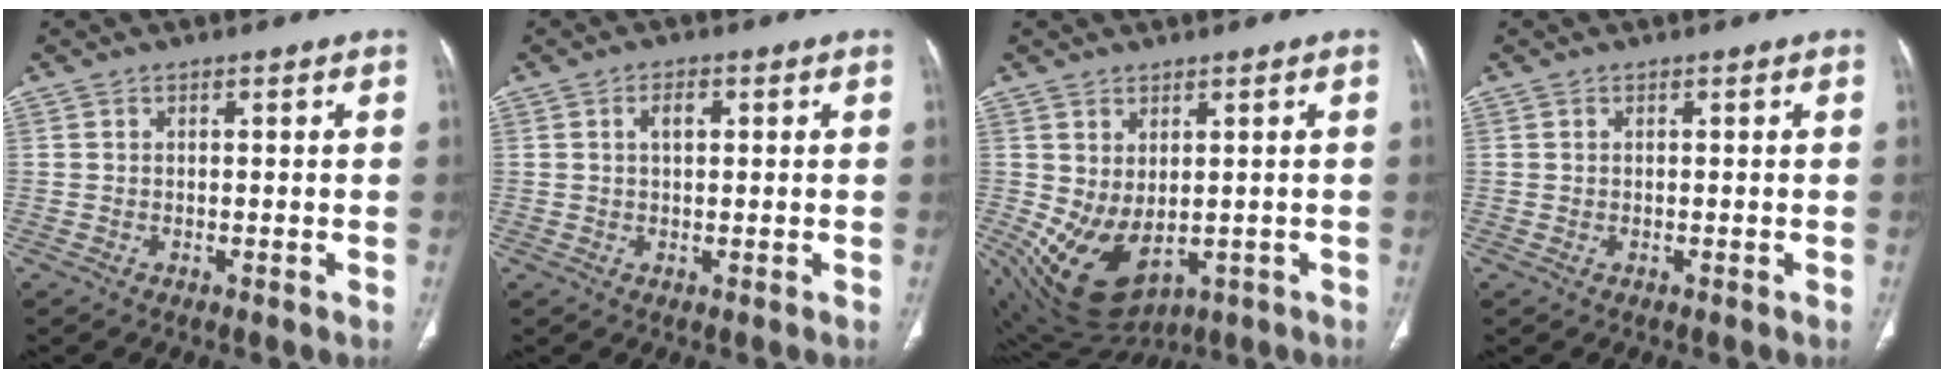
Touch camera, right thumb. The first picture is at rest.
{"total": 2.6, "force": [0.7, 1.4, 2.1], "torque": [-0.037, 0.005, 0.013]}
{"total": 11.6, "force": [-1.5, 7.1, 9.0], "torque": [-0.151, -0.005, 0.010]}
{"total": 0.0}